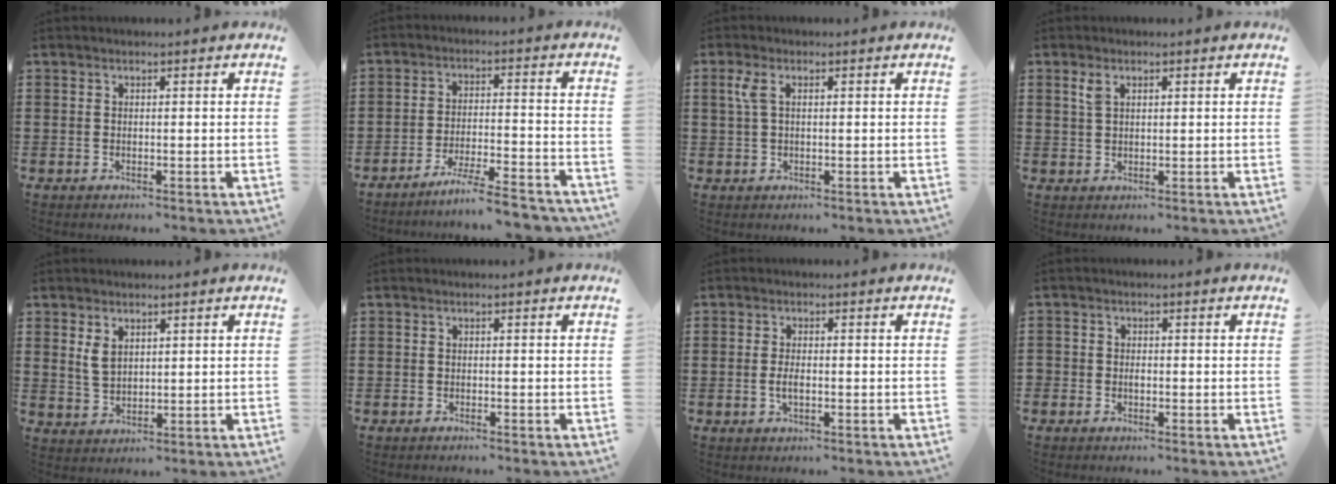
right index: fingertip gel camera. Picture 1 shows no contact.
{"total": 6.2, "force": [-5.6, -0.3, 2.6], "torque": [-0.048, -0.007, -0.107]}
{"total": 2.8, "force": [0.5, 1.1, 2.5], "torque": [-0.060, 0.007, 0.004]}
{"total": 2.1, "force": [0.9, 1.0, 1.6], "torque": [-0.034, 0.005, 0.016]}
{"total": 3.2, "force": [1.5, 2.1, 2.0], "torque": [-0.047, 0.008, 0.027]}
{"total": 0.6, "force": [-0.6, 0.0, 0.1], "torque": [-0.003, -0.002, -0.012]}
{"total": 2.0, "force": [-0.4, 0.7, 1.9], "torque": [-0.035, 0.000, -0.008]}
{"total": 1.2, "force": [-0.6, 0.9, 0.6], "torque": [-0.015, 0.000, -0.012]}